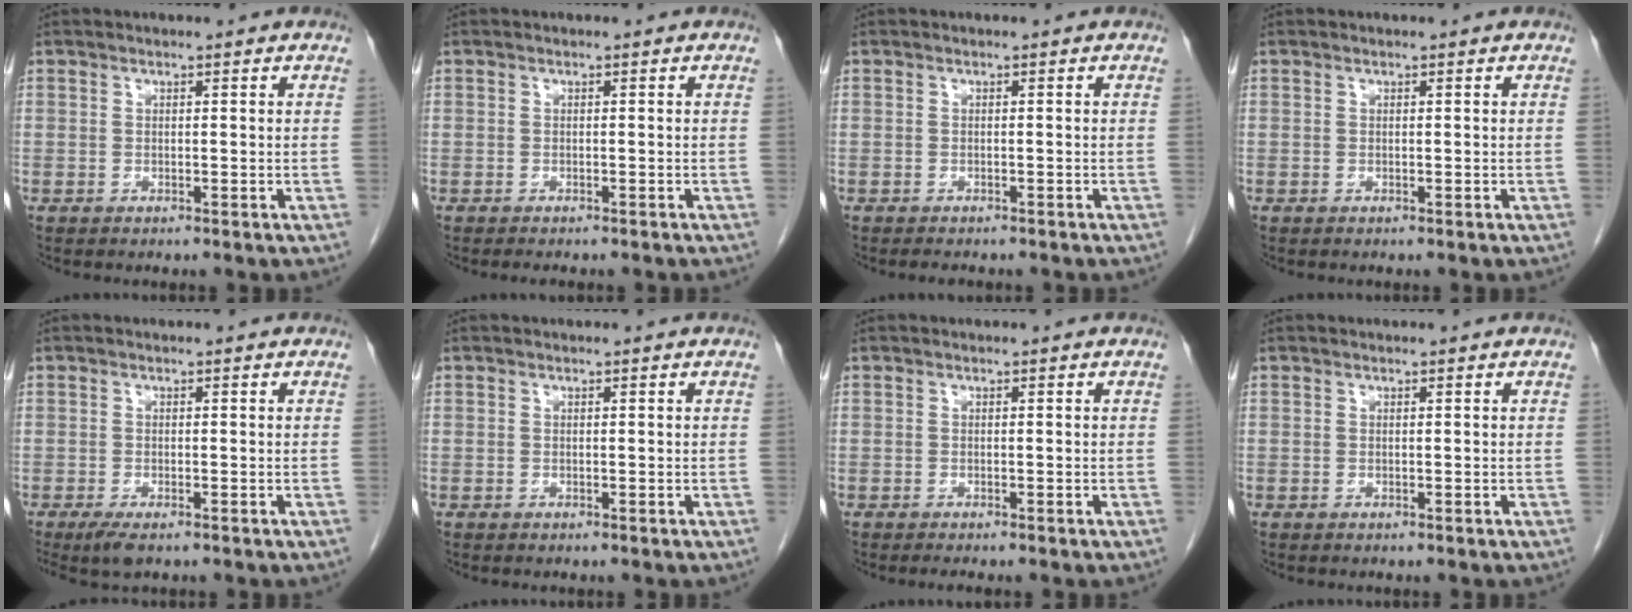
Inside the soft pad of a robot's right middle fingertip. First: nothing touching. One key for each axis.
{"total": 2.6, "fx": -2.2, "fy": 0.6, "fz": 1.2, "tx": -0.019, "ty": -0.005, "tz": -0.022}
{"total": 2.8, "fx": -2.3, "fy": 0.9, "fz": 1.2, "tx": -0.019, "ty": -0.006, "tz": -0.024}
{"total": 0.0}
{"total": 3.3, "fx": -2.1, "fy": 0.9, "fz": 2.3, "tx": -0.045, "ty": -0.008, "tz": -0.035}
{"total": 0.0}
{"total": 1.3, "fx": -1.1, "fy": -0.1, "fz": 0.7, "tx": -0.009, "ty": 0.000, "tz": -0.014}
{"total": 0.0}